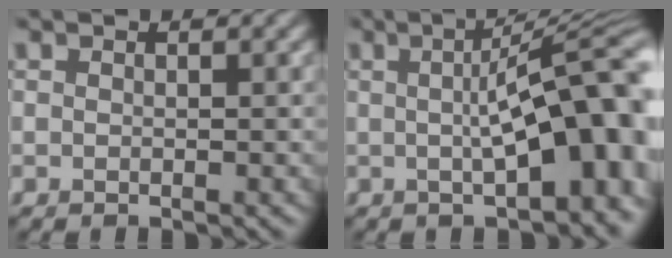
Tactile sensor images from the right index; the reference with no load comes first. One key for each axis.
{"total": 14.8, "fx": 0.2, "fy": 5.0, "fz": 13.9, "tx": -0.147, "ty": 0.013, "tz": 0.000}